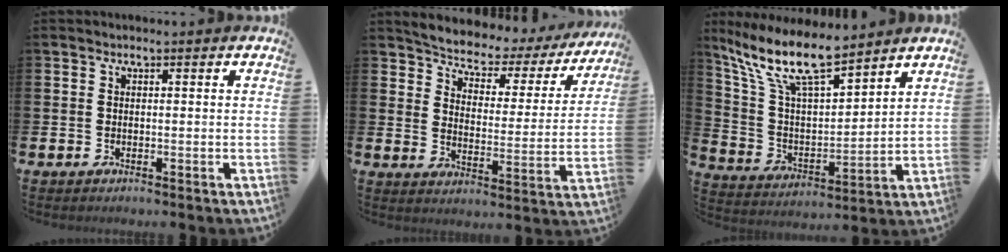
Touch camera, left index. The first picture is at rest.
{"total": 5.0, "force": [4.6, 1.6, 0.7], "torque": [-0.046, -0.040, 0.073]}
{"total": 11.8, "force": [9.8, 2.3, 6.1], "torque": [-0.158, -0.050, 0.173]}